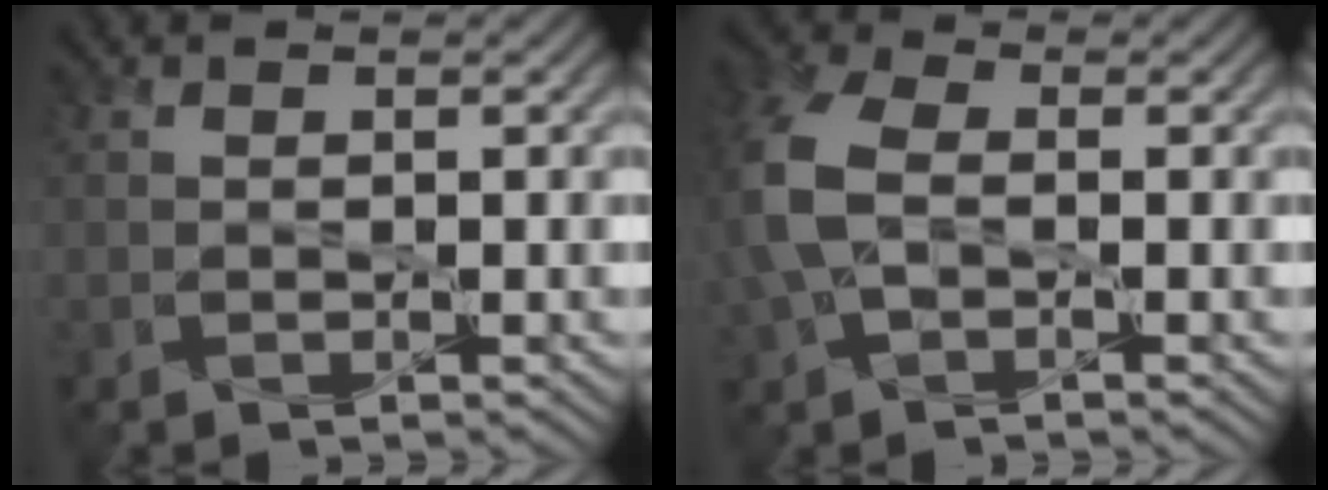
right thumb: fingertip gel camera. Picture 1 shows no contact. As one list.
[{"total": 8.4, "force": [-0.1, 5.6, 6.3], "torque": [-0.193, 0.004, -0.003]}]